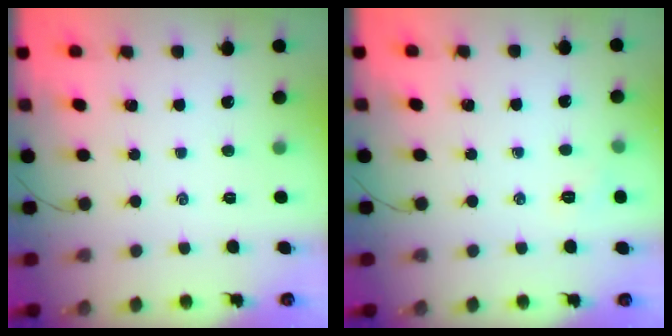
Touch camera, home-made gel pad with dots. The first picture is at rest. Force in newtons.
{"total": 4.3, "press": 4.2, "slide": 1.1}